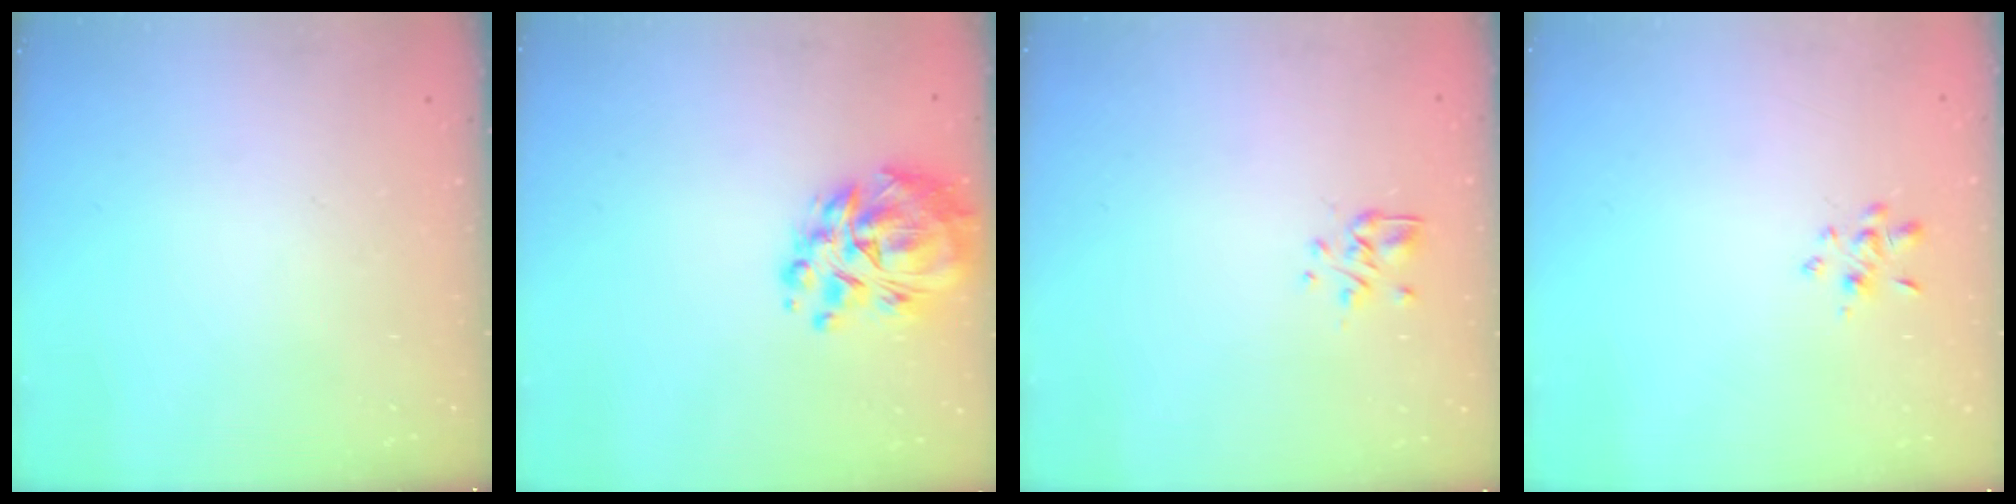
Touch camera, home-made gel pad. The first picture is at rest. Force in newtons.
{"total": 12.1, "press": 11.4, "slide": 4.0}
{"total": 2.9, "press": 2.6, "slide": 1.4}
{"total": 2.3, "press": 2.2, "slide": 0.7}